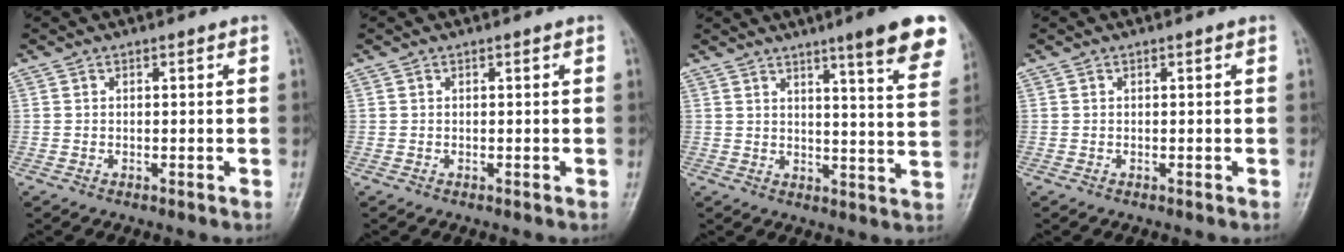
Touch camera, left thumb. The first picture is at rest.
{"total": 0.0}
{"total": 13.3, "force": [8.4, 1.5, 10.1], "torque": [-0.113, -0.043, 0.101]}
{"total": 0.0}